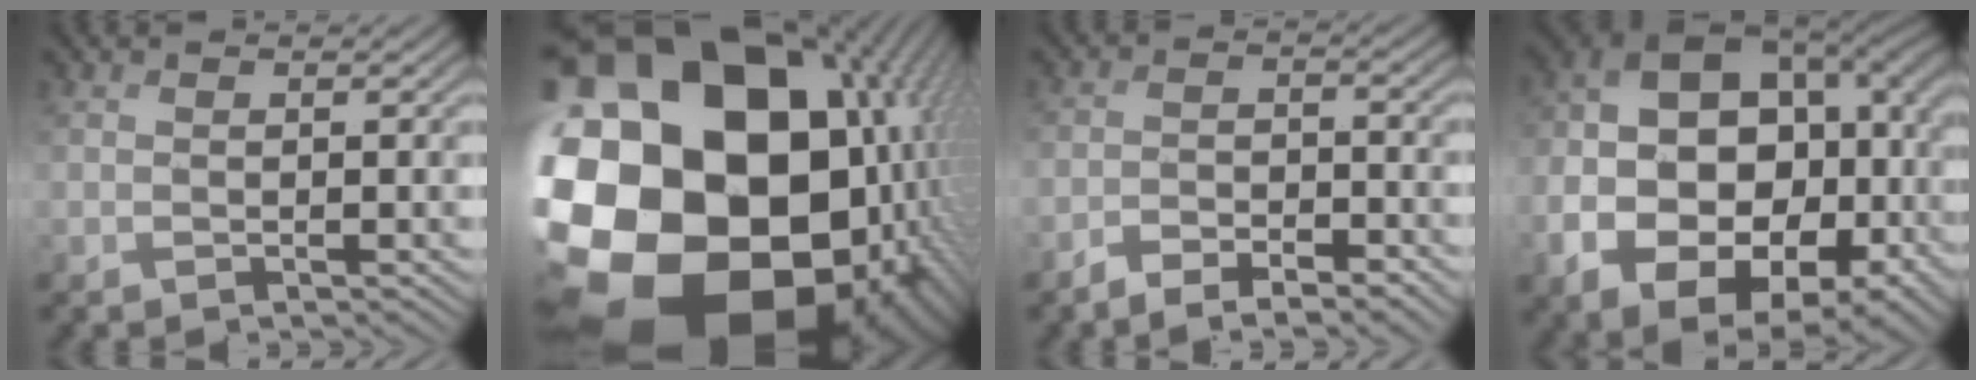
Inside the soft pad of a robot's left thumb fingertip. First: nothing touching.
{"total": 24.5, "force": [-2.8, 19.9, 14.2], "torque": [-0.268, -0.067, -0.075]}
{"total": 5.4, "force": [-4.7, 1.3, 2.3], "torque": [-0.038, 0.004, -0.075]}
{"total": 18.4, "force": [-4.9, 12.9, 12.2], "torque": [-0.242, -0.038, -0.037]}